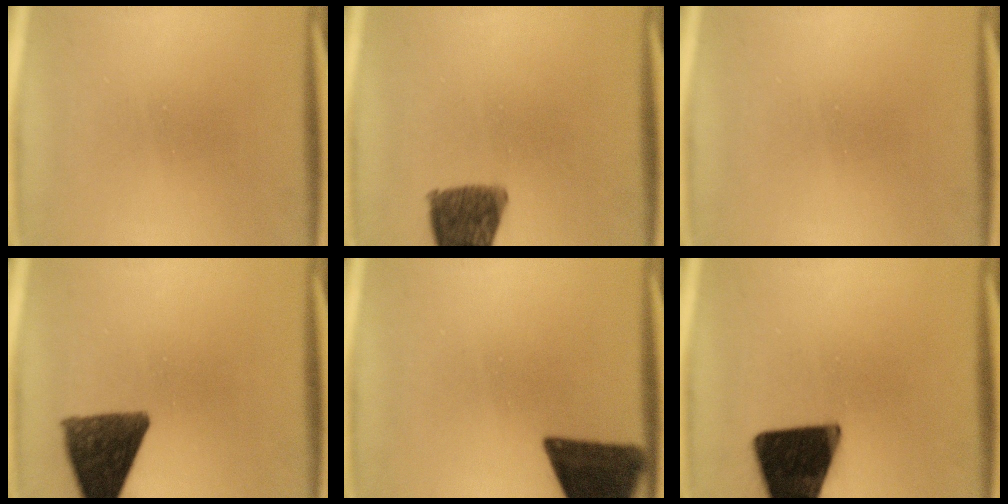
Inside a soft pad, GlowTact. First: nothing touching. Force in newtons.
{"total": 10.0}
{"total": 0.0}
{"total": 10.8}
{"total": 14.7}
{"total": 19.6}